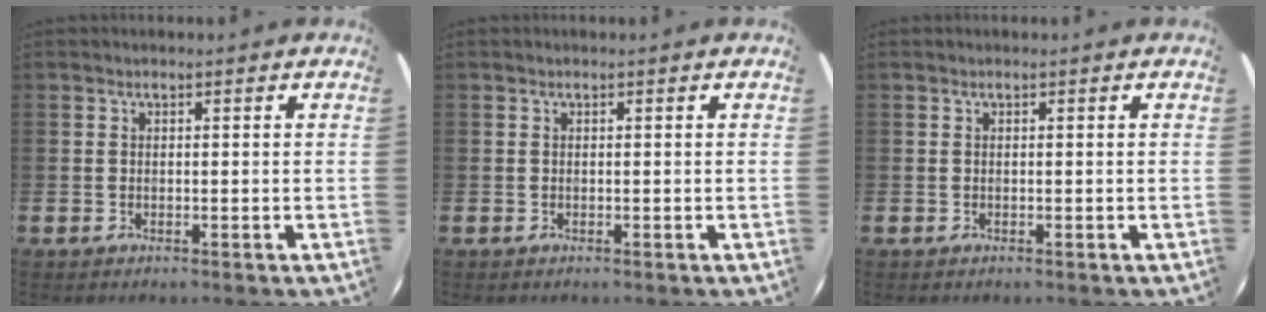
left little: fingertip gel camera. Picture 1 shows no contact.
{"total": 0.0}
{"total": 0.0}